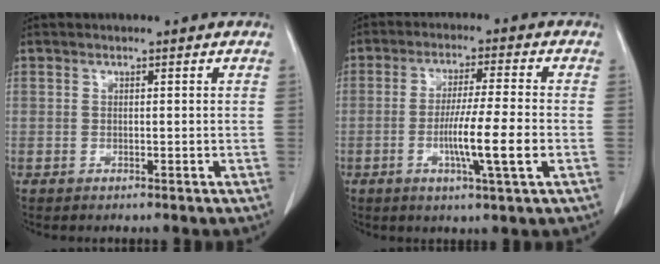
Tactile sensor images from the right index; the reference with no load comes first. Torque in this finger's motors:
{"motor_torque": [1.14, -0.63, 0.71, 0.13]}